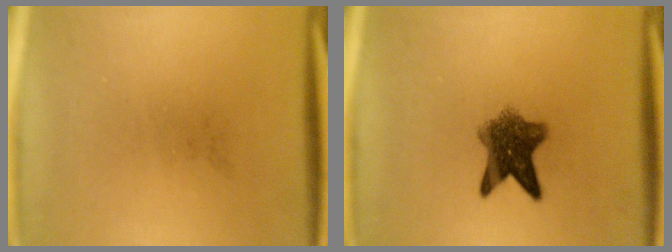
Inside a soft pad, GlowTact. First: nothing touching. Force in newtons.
{"total": 7.2}